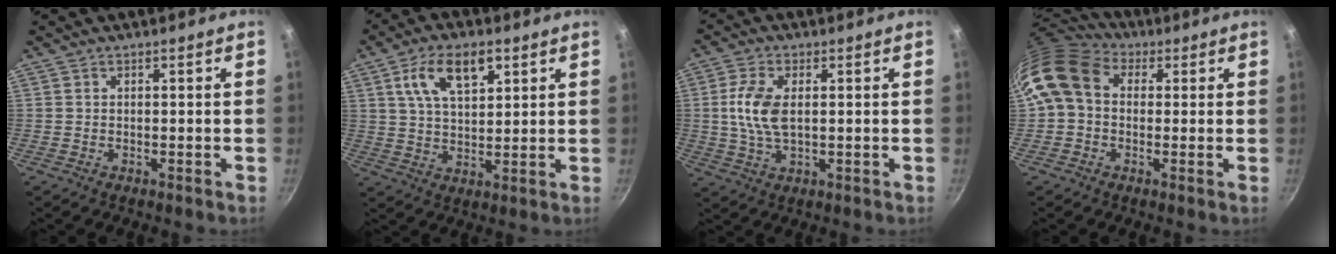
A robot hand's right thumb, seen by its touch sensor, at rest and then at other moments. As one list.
[{"total": 10.9, "force": [4.8, 5.6, 8.0], "torque": [-0.122, -0.009, 0.086]}, {"total": 8.1, "force": [0.8, 4.3, 6.8], "torque": [-0.140, 0.002, 0.014]}, {"total": 11.8, "force": [2.0, 9.2, 7.1], "torque": [-0.119, 0.019, 0.014]}]